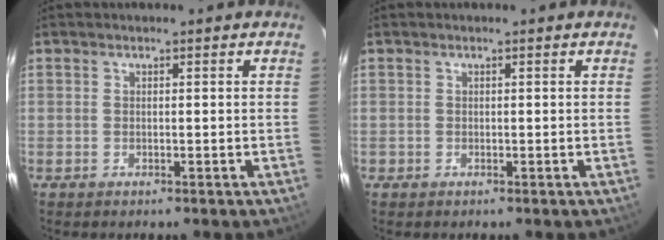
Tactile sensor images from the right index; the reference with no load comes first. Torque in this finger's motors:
{"motor_torque": [-0.98, 0.75, -1.05, -0.21]}